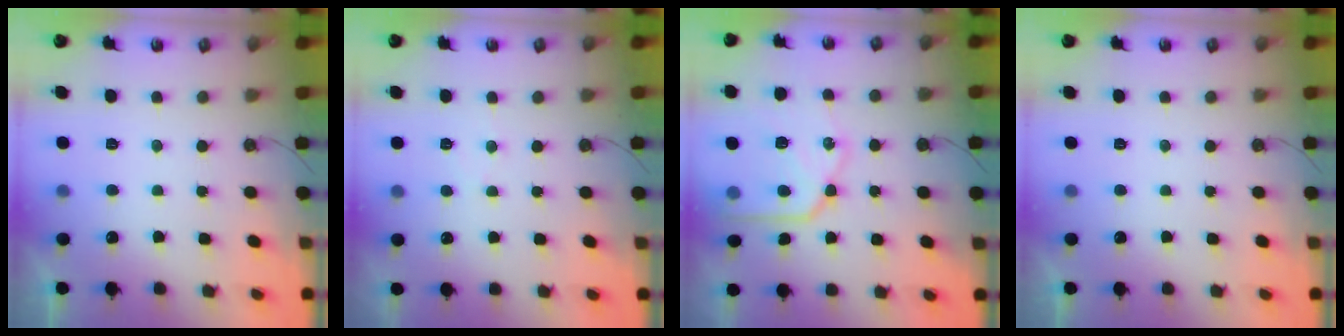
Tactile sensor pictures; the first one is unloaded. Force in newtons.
{"total": 3.8, "press": 3.8, "slide": 0.4}
{"total": 16.8, "press": 16.8, "slide": 0.8}
{"total": 0.0}